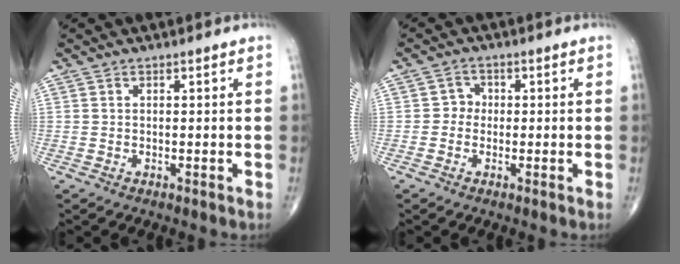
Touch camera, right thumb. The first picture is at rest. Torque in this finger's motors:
{"motor_torque": [-0.56, 0.24, -0.12, 0.14, -0.02]}